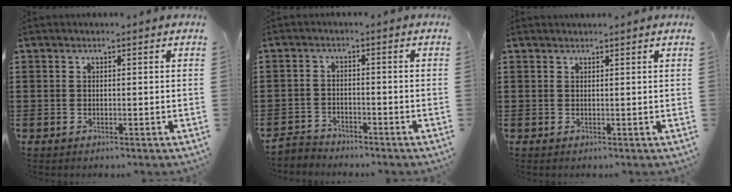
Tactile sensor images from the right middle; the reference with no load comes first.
{"total": 2.7, "force": [-2.7, 0.6, -0.1], "torque": [-0.013, -0.002, -0.060]}
{"total": 0.7, "force": [0.7, -0.1, 0.1], "torque": [-0.003, -0.001, 0.013]}